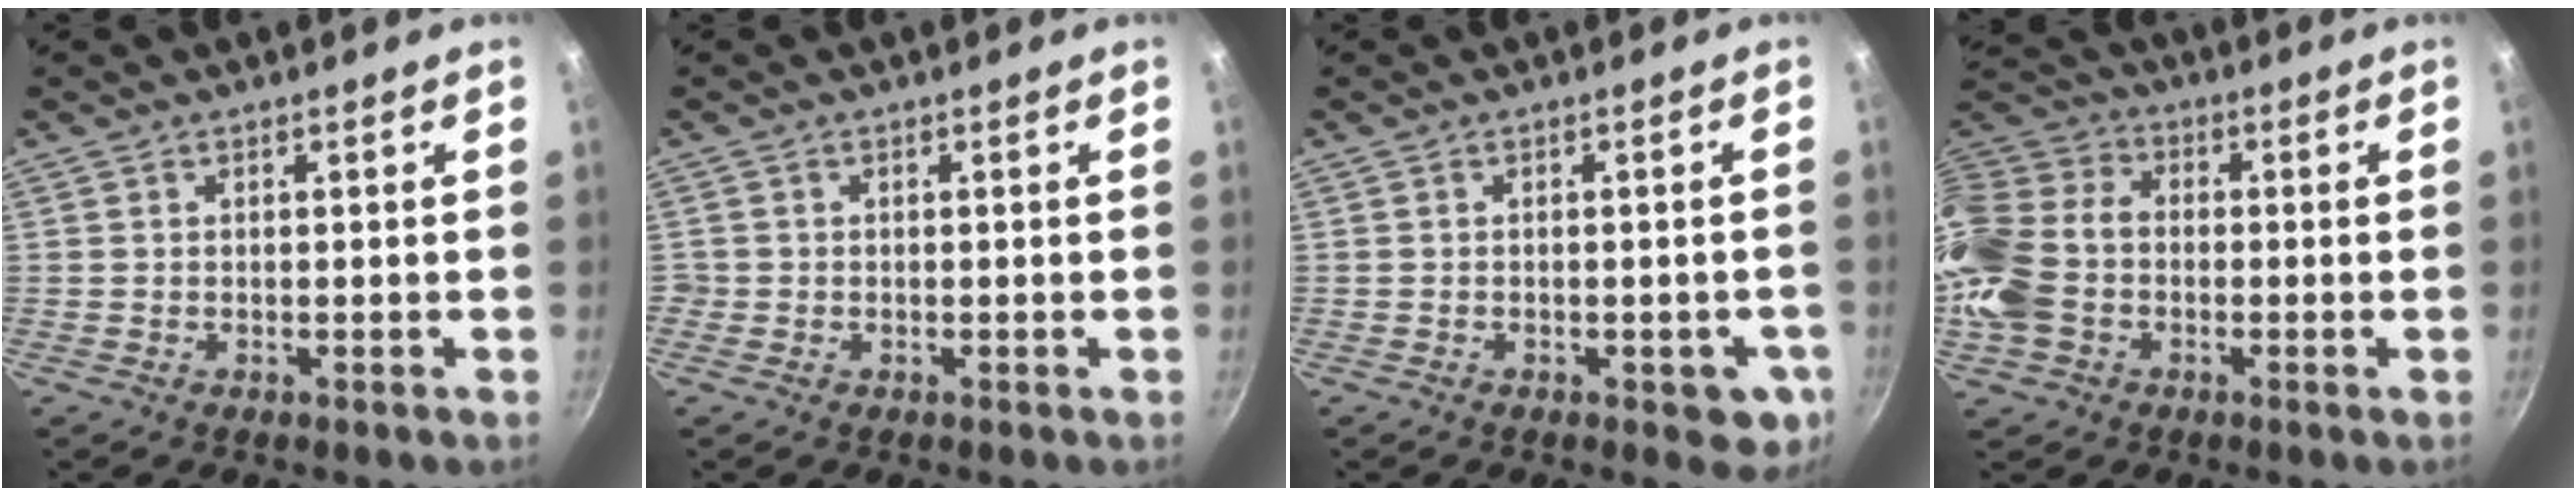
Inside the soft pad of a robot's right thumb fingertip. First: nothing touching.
{"total": 0.8, "force": [-0.3, 0.7, 0.1], "torque": [0.000, 0.001, -0.008]}
{"total": 5.8, "force": [-1.9, 2.9, 4.7], "torque": [-0.033, 0.004, -0.020]}
{"total": 16.8, "force": [-3.4, 12.8, 10.3], "torque": [-0.212, 0.037, -0.081]}